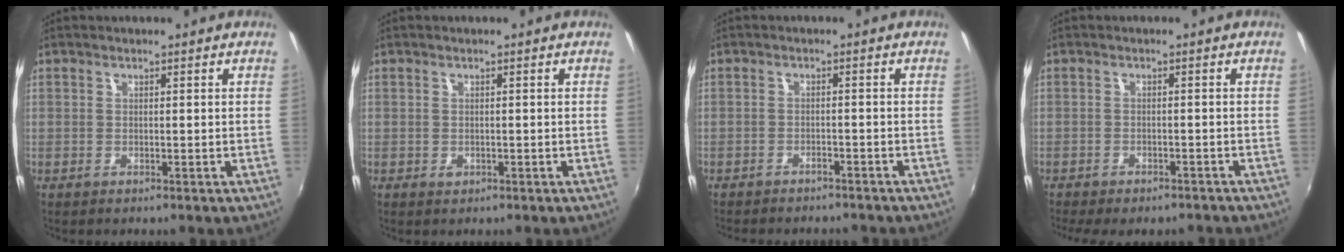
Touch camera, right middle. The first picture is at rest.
{"total": 0.9, "force": [-0.4, 0.8, 0.4], "torque": [-0.004, -0.003, -0.007]}
{"total": 6.1, "force": [-5.6, 1.7, 1.9], "torque": [-0.053, -0.014, -0.081]}
{"total": 8.3, "force": [-7.0, 2.6, 3.7], "torque": [-0.083, -0.028, -0.097]}